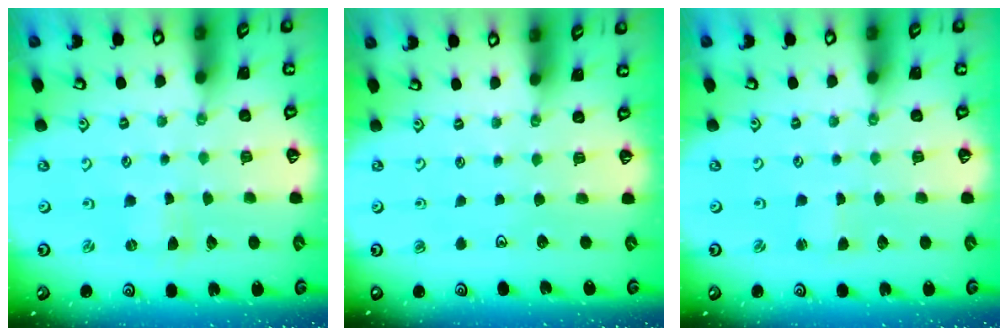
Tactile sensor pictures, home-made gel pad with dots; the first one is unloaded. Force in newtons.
{"total": 0.0}
{"total": 0.0}